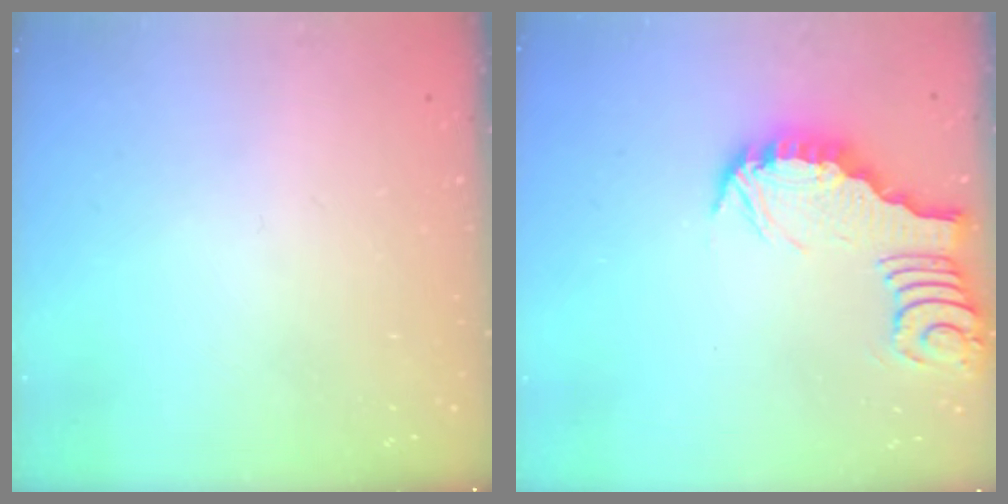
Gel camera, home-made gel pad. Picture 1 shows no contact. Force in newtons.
{"total": 3.1, "press": 3.1, "slide": 0.3}